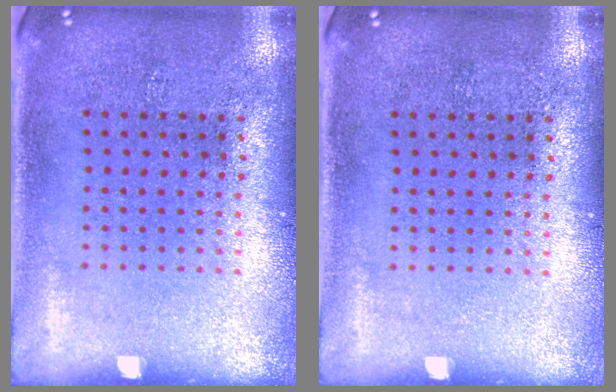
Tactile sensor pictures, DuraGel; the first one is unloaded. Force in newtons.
{"total": 0.0}